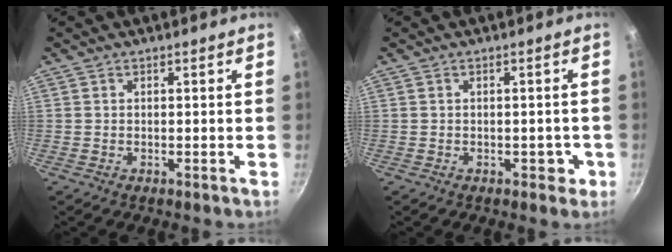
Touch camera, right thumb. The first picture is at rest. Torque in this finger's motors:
{"motor_torque": [0.18, 0.54, -0.08, 0.16, -0.01]}